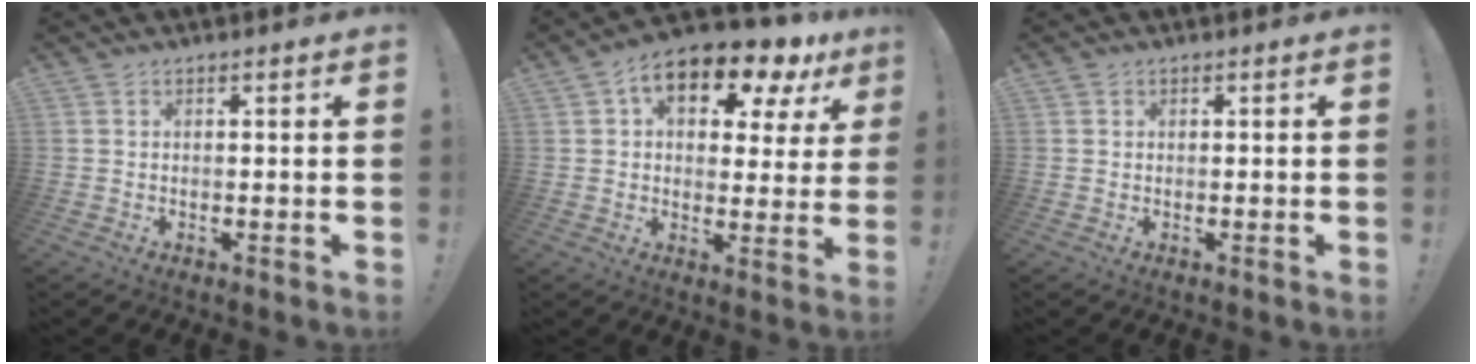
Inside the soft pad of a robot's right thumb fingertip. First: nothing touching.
{"total": 12.9, "force": [7.2, 6.9, 8.3], "torque": [-0.121, -0.042, 0.123]}
{"total": 0.6, "force": [0.4, 0.5, -0.1], "torque": [0.010, -0.002, 0.006]}